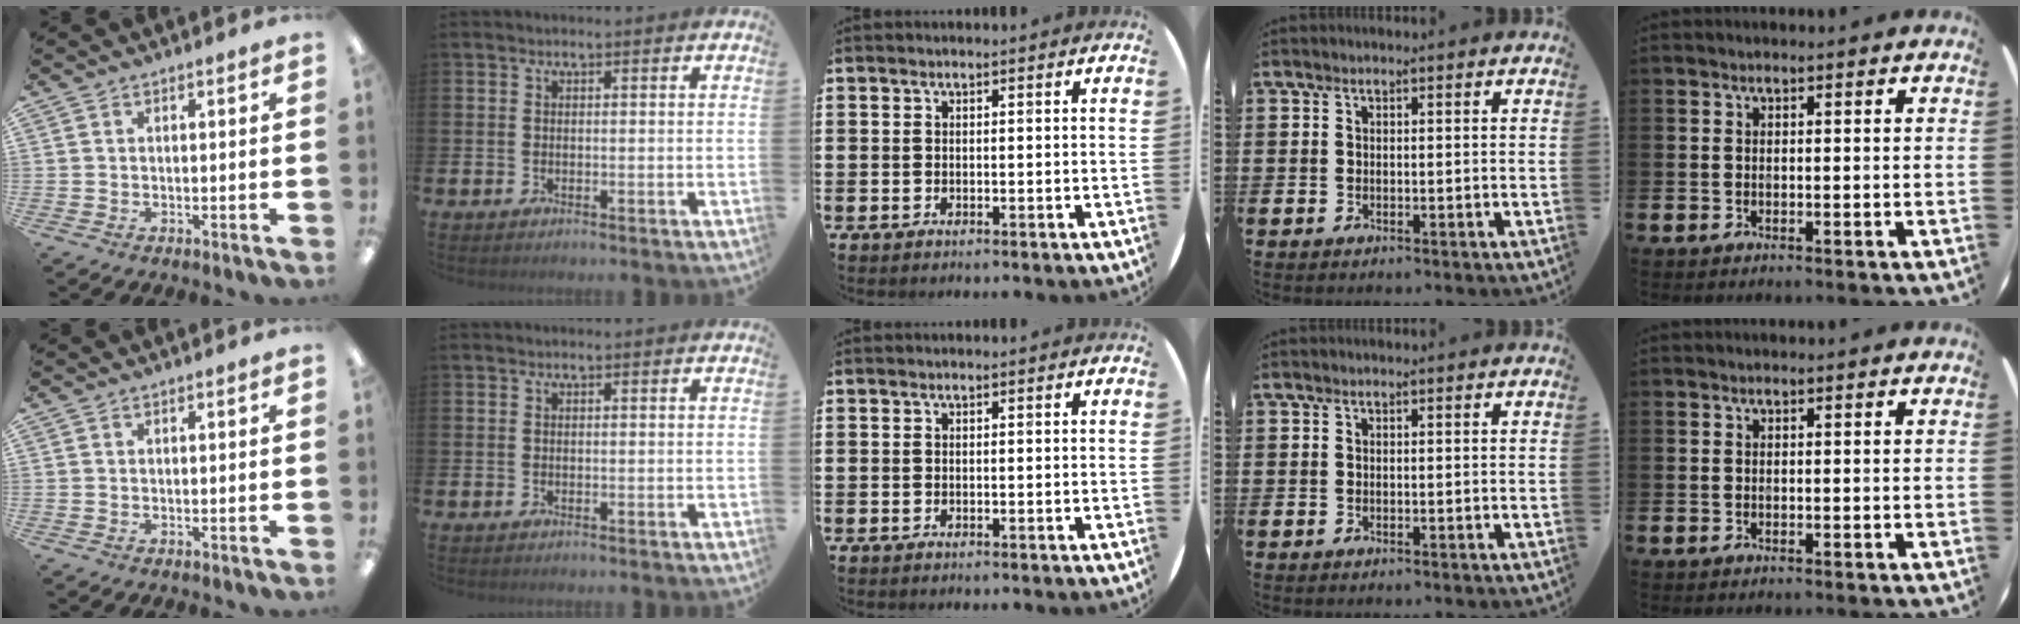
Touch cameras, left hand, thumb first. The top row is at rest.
{}